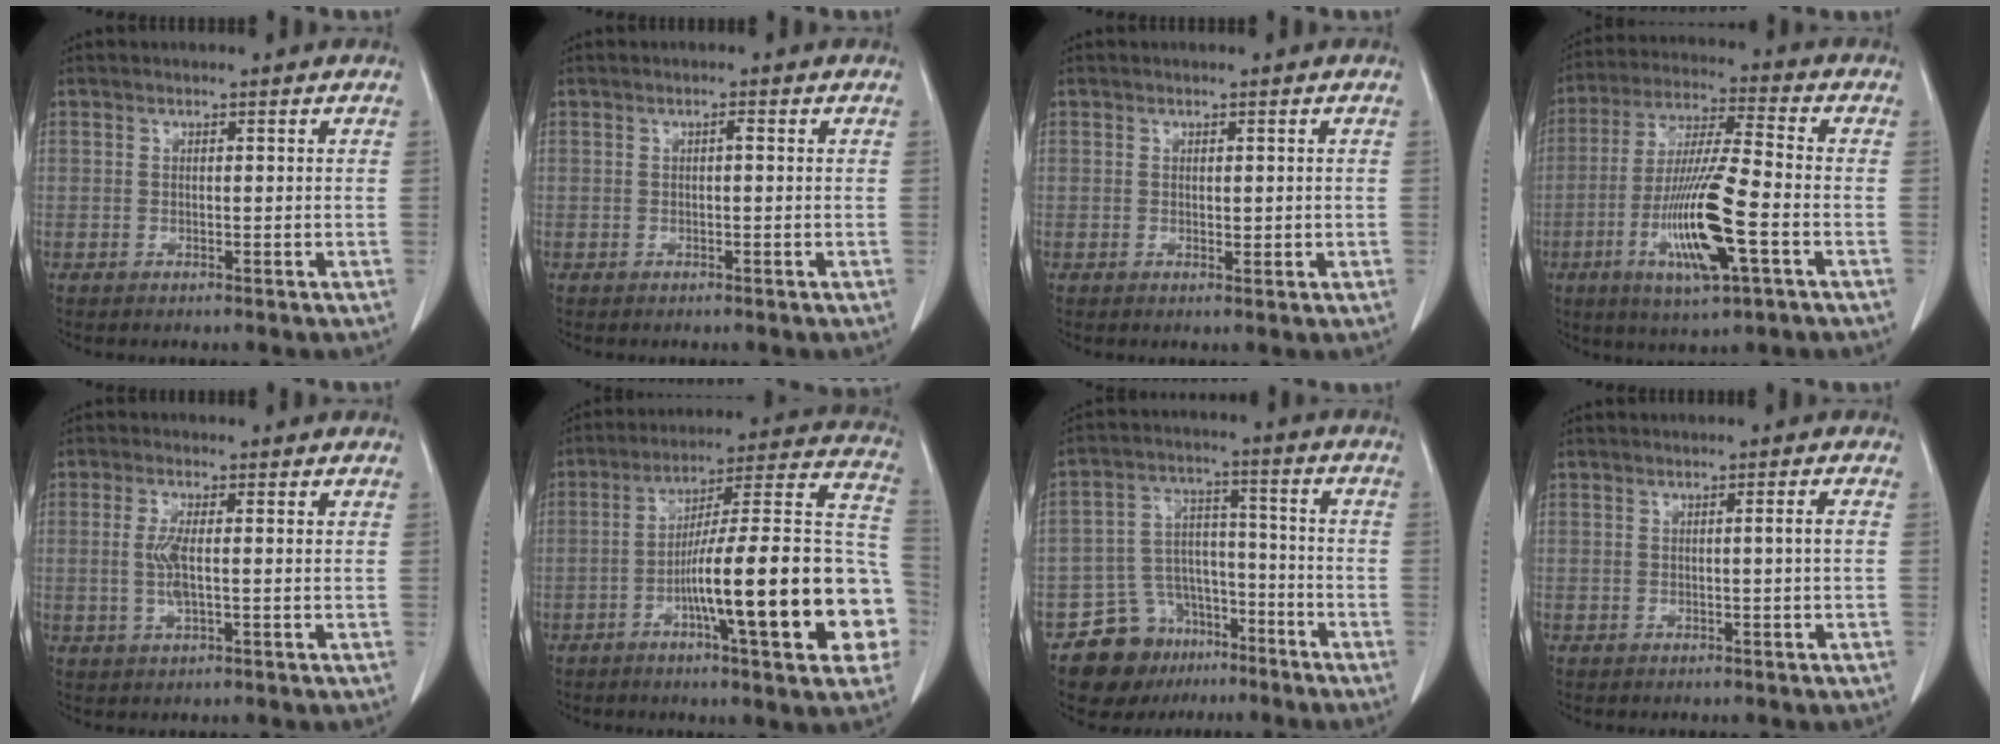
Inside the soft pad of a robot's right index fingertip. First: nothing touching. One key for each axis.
{"total": 0.6, "fx": 0.0, "fy": 0.1, "fz": 0.6, "tx": -0.011, "ty": 0.002, "tz": 0.001}
{"total": 1.1, "fx": 0.1, "fy": 0.6, "fz": 0.9, "tx": -0.008, "ty": -0.001, "tz": 0.006}
{"total": 14.7, "fx": -4.7, "fy": 1.3, "fz": 13.9, "tx": -0.272, "ty": -0.015, "tz": -0.083}
{"total": 3.5, "fx": 0.1, "fy": 0.9, "fz": 3.4, "tx": -0.074, "ty": -0.004, "tz": 0.003}
{"total": 23.9, "fx": -6.4, "fy": 2.6, "fz": 22.9, "tx": -0.251, "ty": 0.026, "tz": -0.090}
{"total": 11.0, "fx": -7.6, "fy": 7.4, "fz": 3.0, "tx": -0.051, "ty": 0.044, "tz": -0.121}
{"total": 1.3, "fx": -0.2, "fy": -0.4, "fz": 1.2, "tx": -0.019, "ty": 0.000, "tz": -0.001}